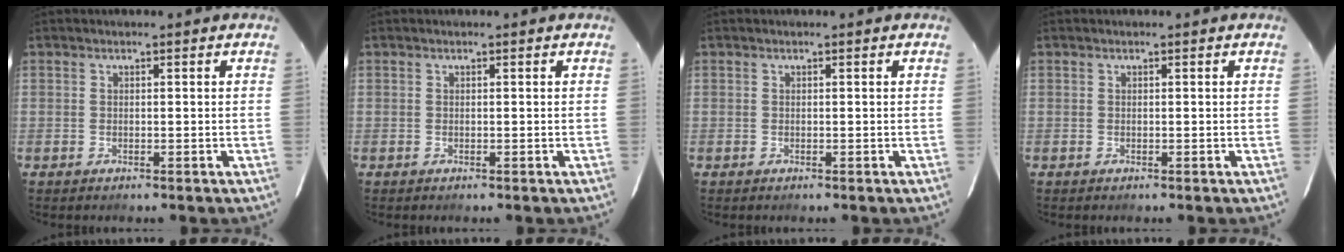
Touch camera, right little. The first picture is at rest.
{"total": 0.0}
{"total": 0.0}
{"total": 0.0}